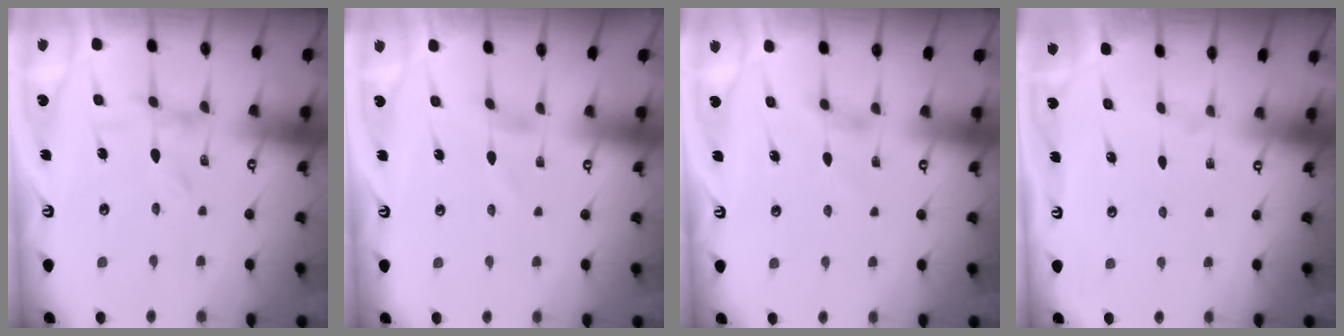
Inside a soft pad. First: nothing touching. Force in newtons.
{"total": 0.0}
{"total": 1.9, "press": 1.9, "slide": 0.4}
{"total": 0.0}